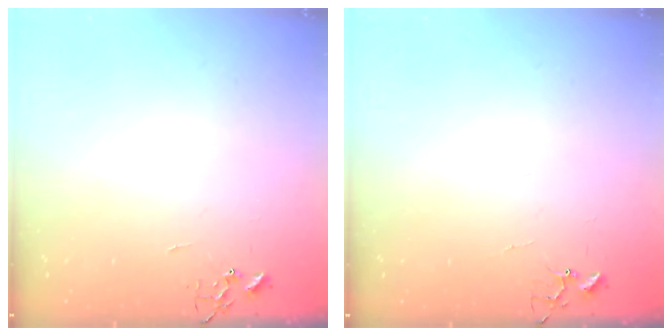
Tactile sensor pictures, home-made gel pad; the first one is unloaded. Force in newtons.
{"total": 4.0, "press": 4.0, "slide": 0.3}